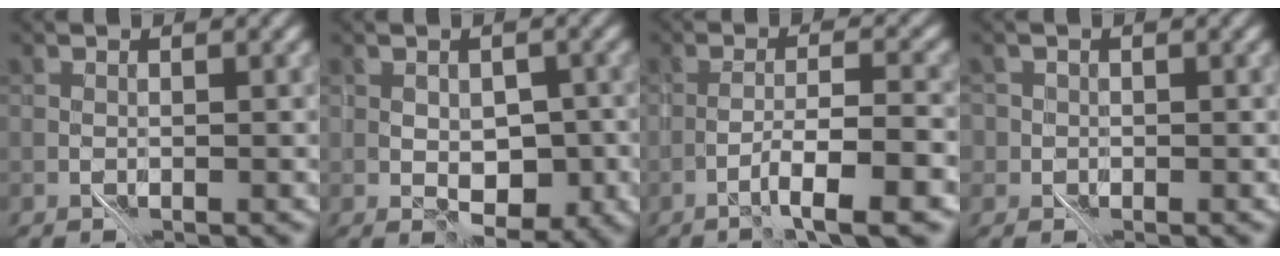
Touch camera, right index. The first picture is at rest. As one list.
[{"total": 3.5, "force": [-0.2, 2.1, 2.8], "torque": [-0.035, -0.002, -0.001]}, {"total": 4.2, "force": [-2.2, 0.0, 3.6], "torque": [-0.049, 0.015, -0.041]}, {"total": 1.8, "force": [0.0, 1.7, 0.4], "torque": [0.009, 0.002, -0.006]}]